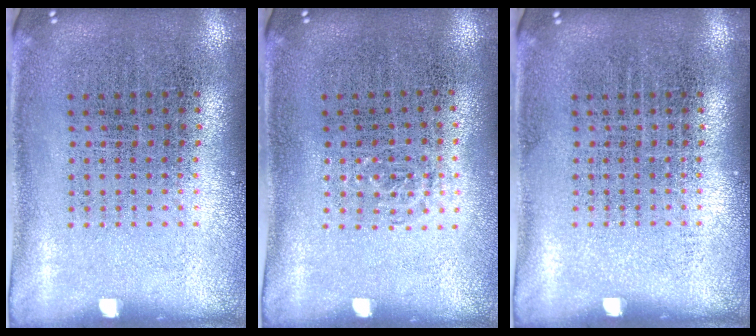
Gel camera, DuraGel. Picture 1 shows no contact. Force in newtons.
{"total": 0.6, "press": 0.5, "slide": 0.3}
{"total": 0.0}